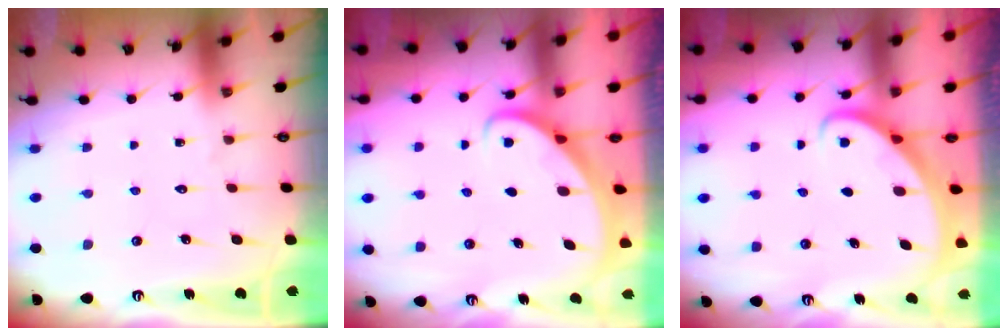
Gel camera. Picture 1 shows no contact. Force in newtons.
{"total": 2.7, "press": 2.7, "slide": 0.3}
{"total": 2.8, "press": 2.8, "slide": 0.2}